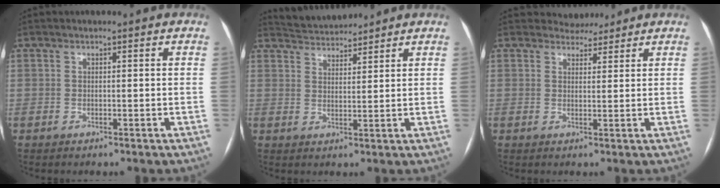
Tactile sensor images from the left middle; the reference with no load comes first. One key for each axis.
{"total": 5.2, "fx": 5.2, "fy": 0.6, "fz": 0.2, "tx": -0.012, "ty": 0.021, "tz": 0.090}
{"total": 3.0, "fx": 2.8, "fy": 1.2, "fz": -0.2, "tx": 0.003, "ty": 0.003, "tz": 0.040}